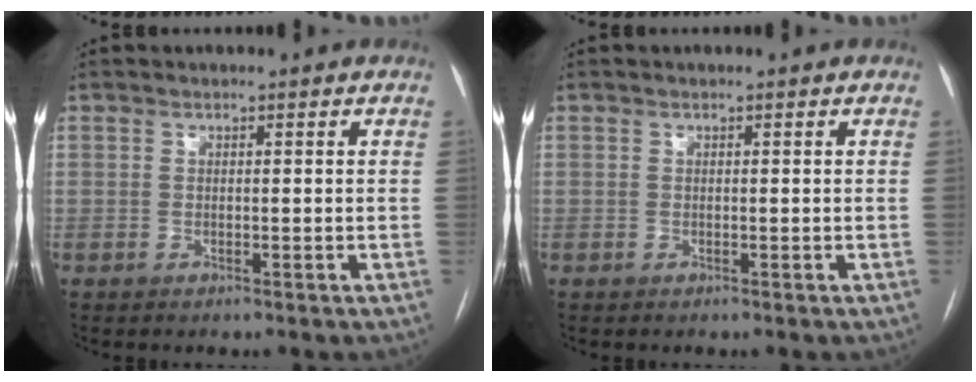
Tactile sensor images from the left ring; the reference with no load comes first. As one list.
[{"total": 0.0}]